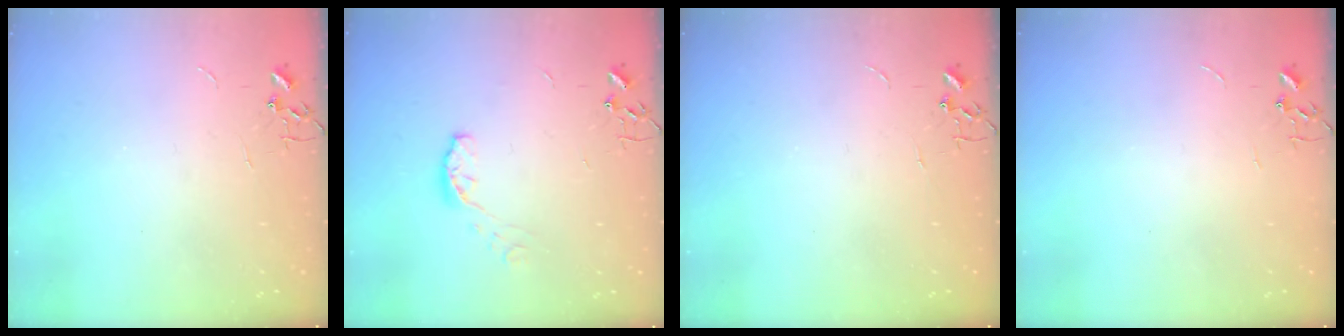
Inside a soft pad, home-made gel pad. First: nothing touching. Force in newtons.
{"total": 7.0, "press": 7.0, "slide": 0.6}
{"total": 0.0}
{"total": 0.0}